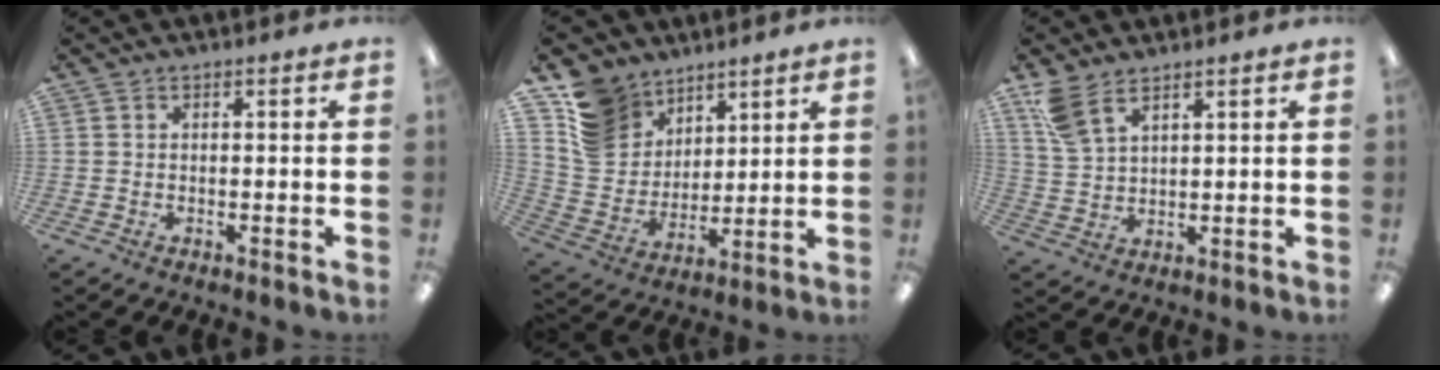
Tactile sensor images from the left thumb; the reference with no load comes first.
{"total": 13.2, "force": [9.2, 9.0, 2.7], "torque": [-0.084, -0.056, 0.187]}
{"total": 7.1, "force": [5.2, 3.0, 3.7], "torque": [-0.085, -0.015, 0.100]}